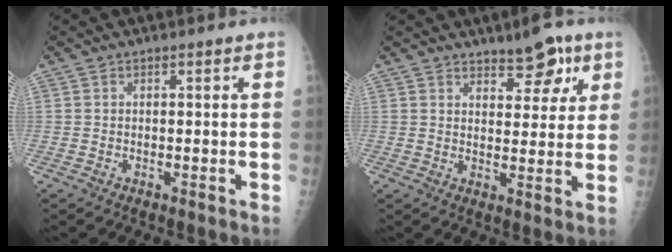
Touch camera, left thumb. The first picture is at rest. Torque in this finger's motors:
{"motor_torque": [-0.25, -0.08, 0.18, 0.17, 0.00]}